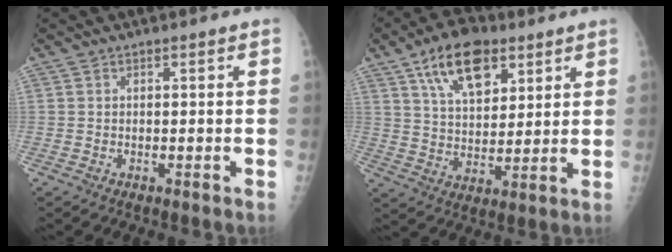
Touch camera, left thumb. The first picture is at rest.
{"total": 13.9, "force": [7.4, 7.4, 9.2], "torque": [-0.123, -0.024, 0.129]}